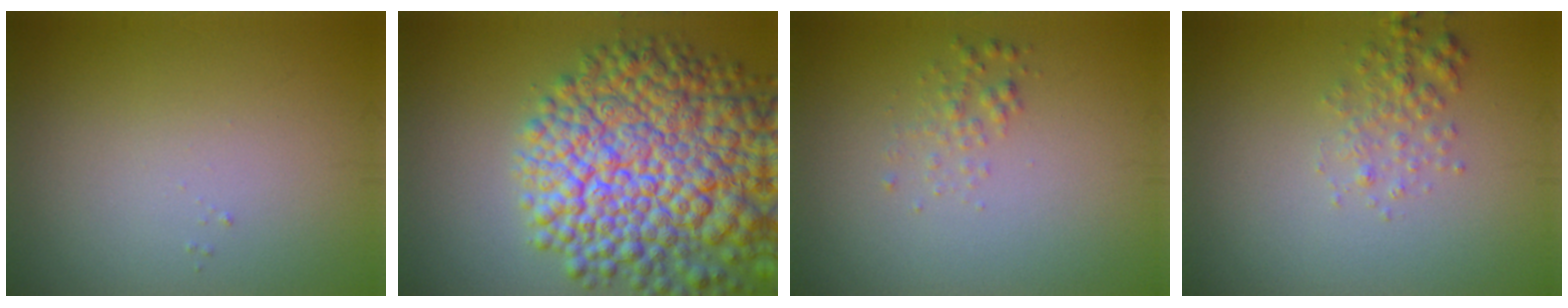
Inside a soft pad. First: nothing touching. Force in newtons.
{"total": 13.7, "press": 13.7, "slide": 0.6}
{"total": 1.2, "press": 1.2, "slide": 0.0}
{"total": 2.0, "press": 2.0, "slide": 0.1}